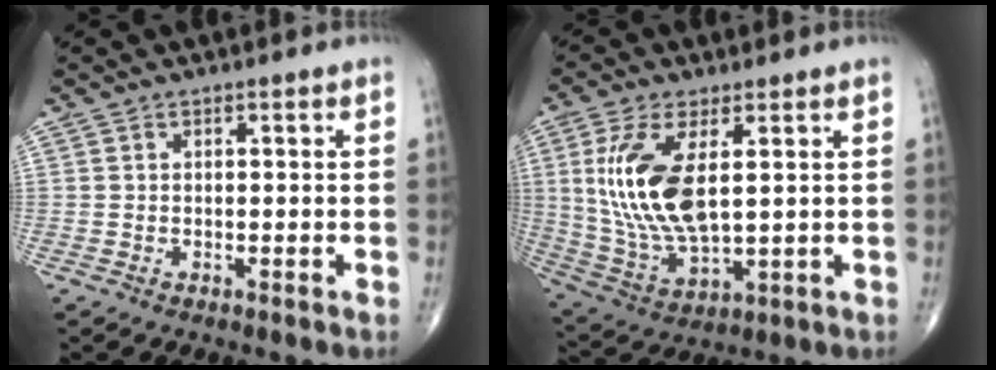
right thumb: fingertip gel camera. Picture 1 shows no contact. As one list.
[{"total": 15.2, "force": [3.1, 6.6, 13.3], "torque": [-0.284, -0.018, 0.072]}]